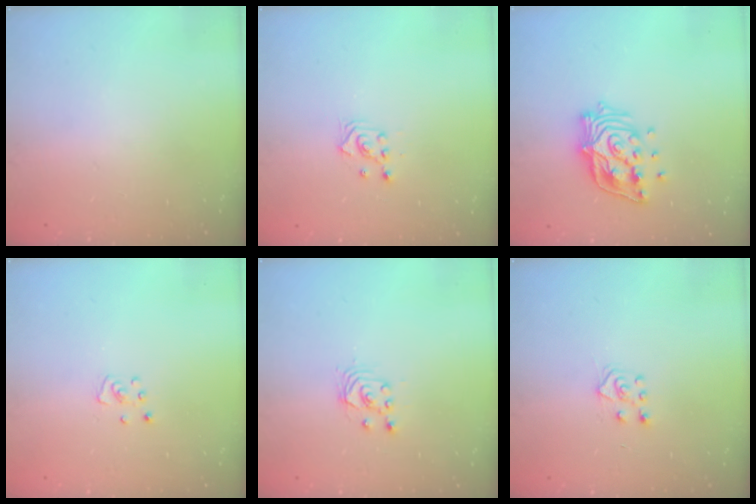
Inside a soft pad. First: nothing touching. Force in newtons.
{"total": 2.3, "press": 2.3, "slide": 0.3}
{"total": 14.7, "press": 14.6, "slide": 1.4}
{"total": 3.4, "press": 3.4, "slide": 0.3}
{"total": 2.5, "press": 2.5, "slide": 0.2}
{"total": 6.1, "press": 6.1, "slide": 0.5}